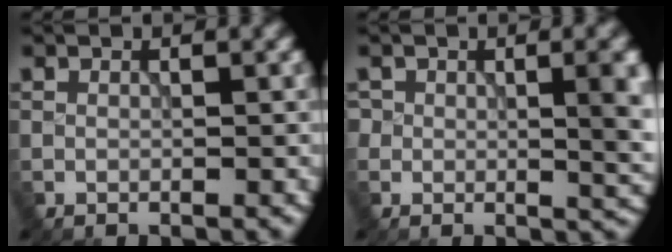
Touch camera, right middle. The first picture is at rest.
{"total": 4.6, "force": [0.7, 2.3, 3.9], "torque": [-0.045, -0.005, 0.011]}